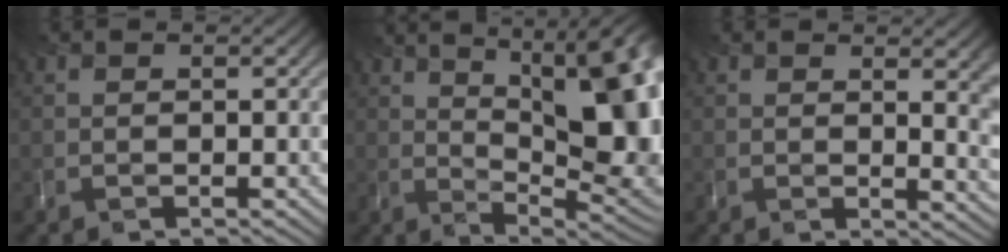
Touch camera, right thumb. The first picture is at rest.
{"total": 16.6, "force": [3.9, 7.1, 14.5], "torque": [-0.197, 0.038, 0.064]}
{"total": 8.7, "force": [1.9, 3.5, 7.8], "torque": [-0.074, 0.022, 0.016]}